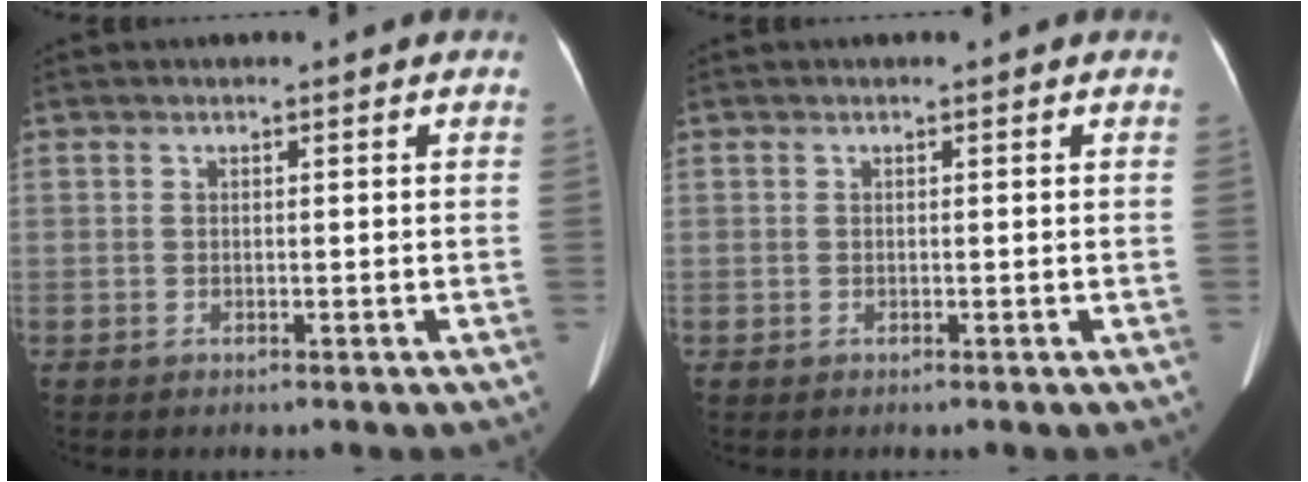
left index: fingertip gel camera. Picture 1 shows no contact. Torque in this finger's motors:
{"motor_torque": [0.05, 0.01, 0.01, 0.01]}